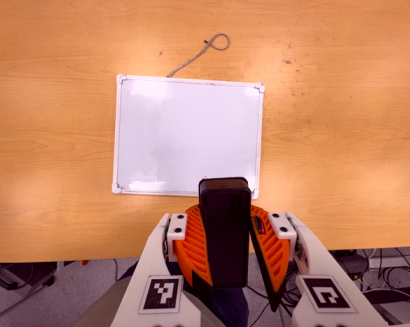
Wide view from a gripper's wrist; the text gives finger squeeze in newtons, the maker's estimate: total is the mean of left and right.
{"total": 10.4, "left": 10.4, "right": 10.4}